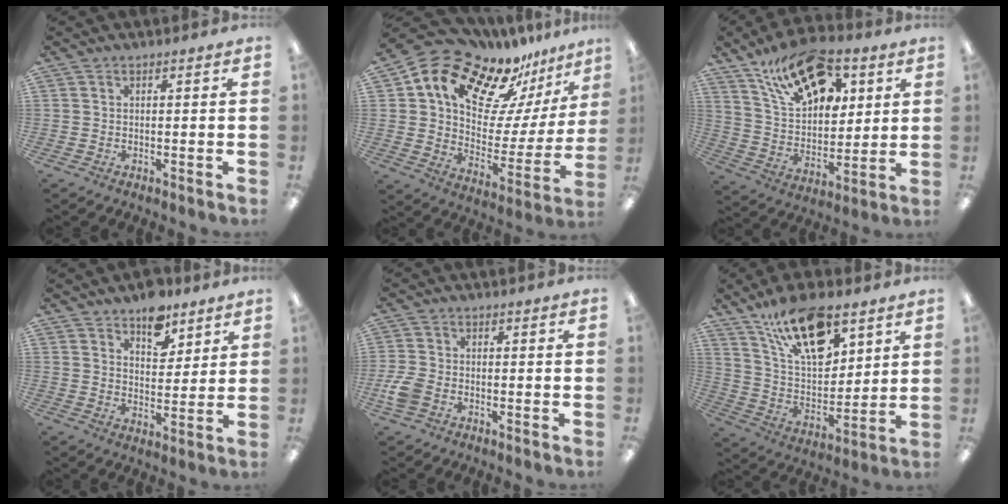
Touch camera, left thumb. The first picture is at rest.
{"total": 17.5, "force": [13.0, 9.0, 7.6], "torque": [-0.145, -0.092, 0.226]}
{"total": 18.7, "force": [12.0, 9.9, 10.4], "torque": [-0.175, -0.051, 0.213]}
{"total": 9.0, "force": [6.6, 4.8, 3.8], "torque": [-0.041, -0.037, 0.115]}
{"total": 5.2, "force": [-2.0, 3.6, 3.2], "torque": [-0.068, 0.009, -0.036]}
{"total": 20.0, "force": [12.3, 9.0, 12.9], "torque": [-0.222, -0.054, 0.214]}